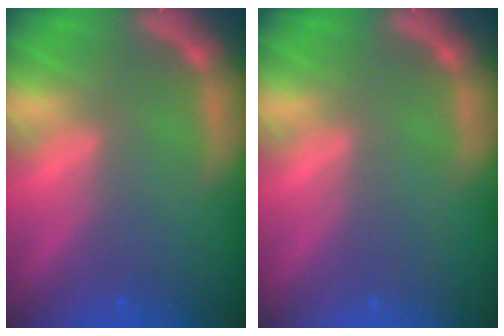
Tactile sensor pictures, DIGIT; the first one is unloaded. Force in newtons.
{"total": 0.0}